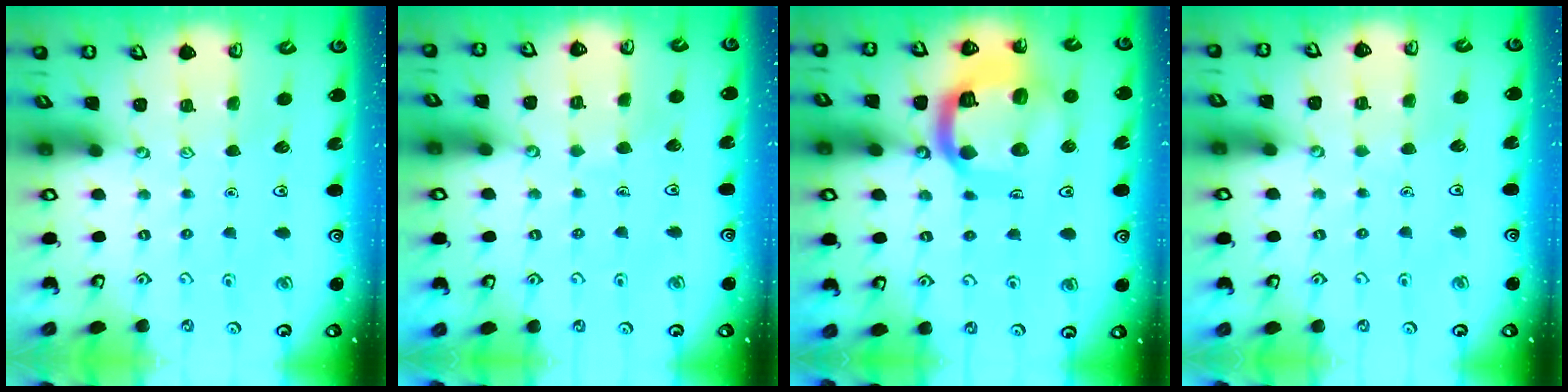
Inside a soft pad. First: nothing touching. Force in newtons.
{"total": 1.8, "press": 1.8, "slide": 0.0}
{"total": 18.4, "press": 18.3, "slide": 1.9}
{"total": 1.4, "press": 1.4, "slide": 0.1}